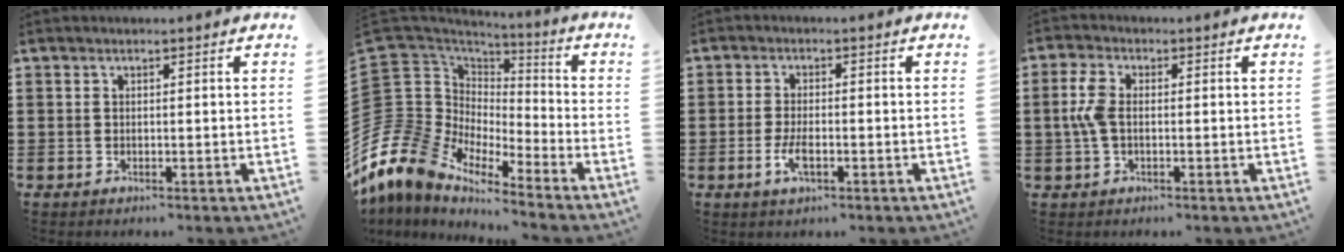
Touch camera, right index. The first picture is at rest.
{"total": 10.5, "force": [-7.1, 7.1, 3.0], "torque": [-0.141, -0.036, -0.149]}
{"total": 3.7, "force": [-1.3, 1.3, 3.2], "torque": [-0.069, -0.003, -0.027]}
{"total": 4.5, "force": [-0.2, 2.4, 3.8], "torque": [-0.101, -0.002, -0.013]}